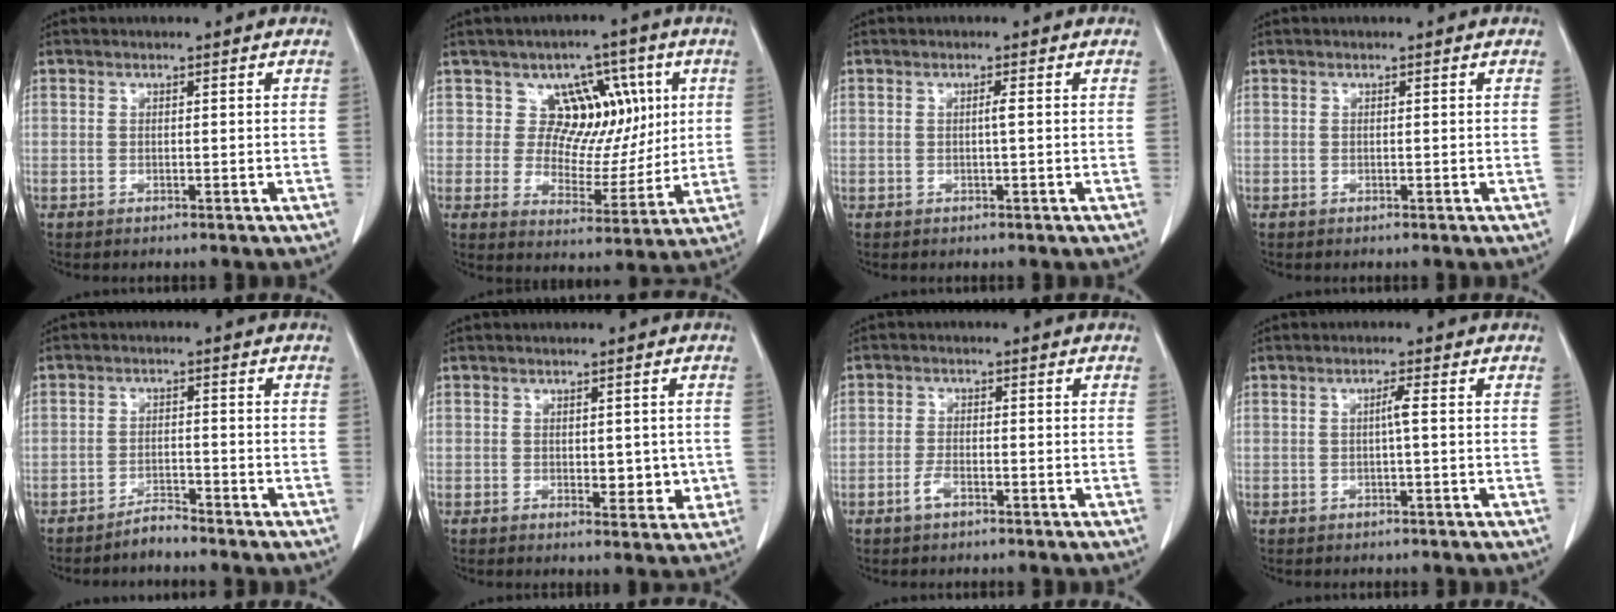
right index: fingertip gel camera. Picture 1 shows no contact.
{"total": 9.5, "force": [3.3, 7.2, 5.2], "torque": [-0.053, 0.021, 0.058]}
{"total": 0.8, "force": [0.0, -0.2, 0.8], "torque": [-0.013, 0.000, -0.002]}
{"total": 0.0}
{"total": 2.5, "force": [-2.4, 0.3, 0.5], "torque": [-0.004, -0.004, -0.042]}
{"total": 4.2, "force": [-0.2, 2.3, 3.5], "torque": [-0.036, -0.005, 0.004]}
{"total": 2.4, "force": [-1.5, 0.9, 1.7], "torque": [-0.036, 0.002, -0.029]}
{"total": 1.5, "force": [0.0, -0.2, 1.5], "torque": [-0.028, 0.002, 0.000]}